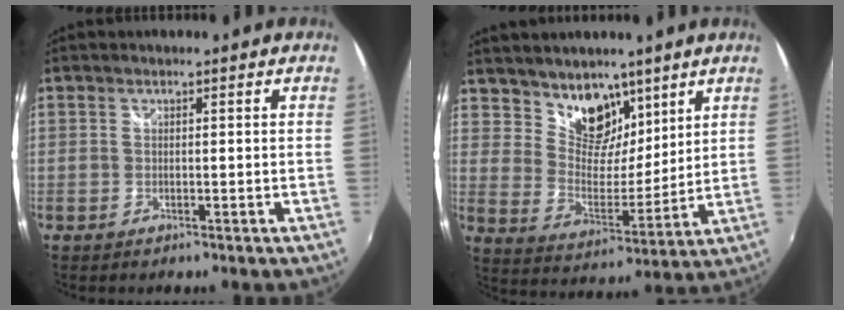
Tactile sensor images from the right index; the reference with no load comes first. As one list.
[{"total": 11.6, "force": [8.1, 7.0, 4.4], "torque": [-0.073, -0.003, 0.147]}]